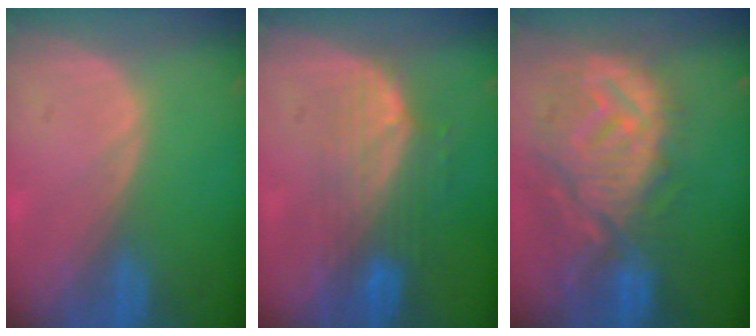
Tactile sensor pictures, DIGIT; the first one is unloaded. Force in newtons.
{"total": 7.5, "press": 6.8, "slide": 3.2}
{"total": 12.6, "press": 11.2, "slide": 5.9}